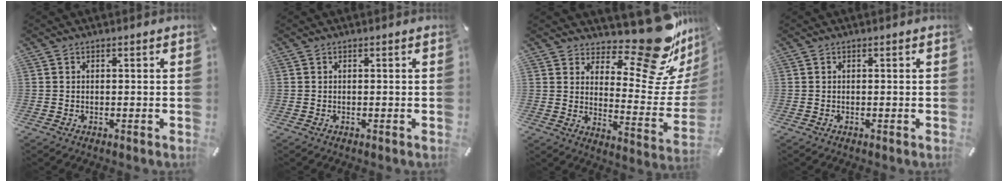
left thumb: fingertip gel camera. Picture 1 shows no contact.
{"total": 0.0}
{"total": 20.3, "force": [15.4, 7.0, 11.2], "torque": [-0.132, -0.130, 0.249]}
{"total": 0.0}